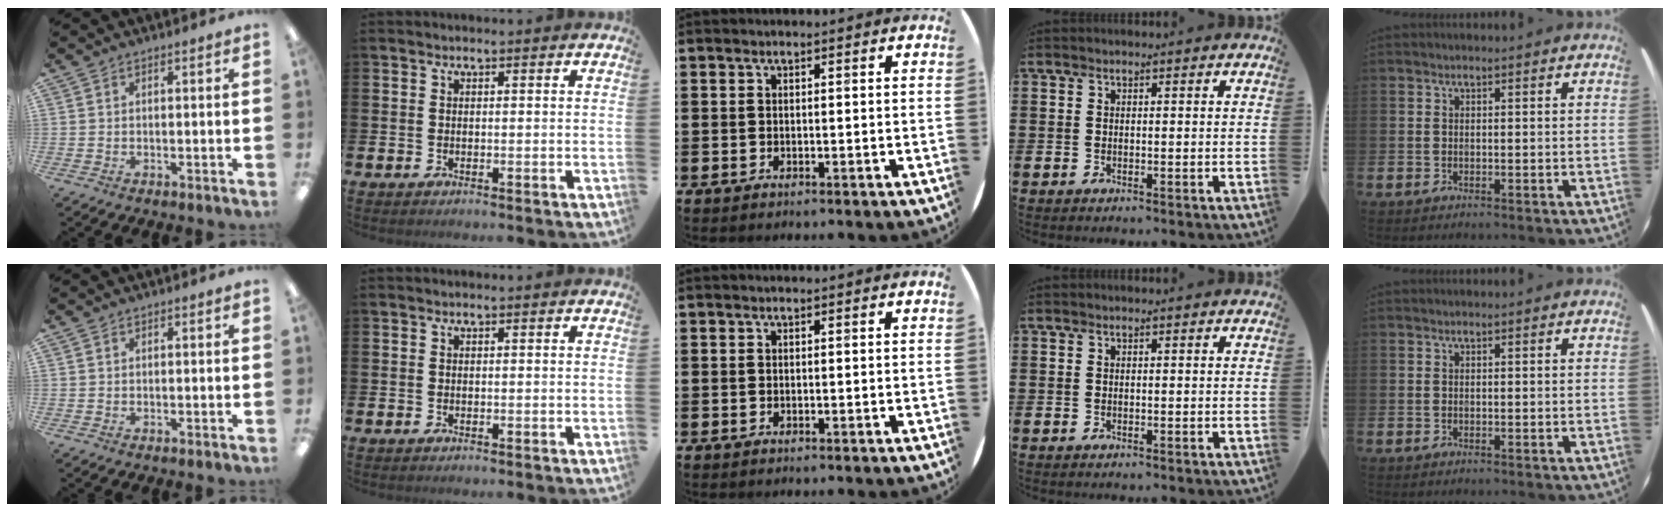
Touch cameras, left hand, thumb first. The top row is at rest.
{}